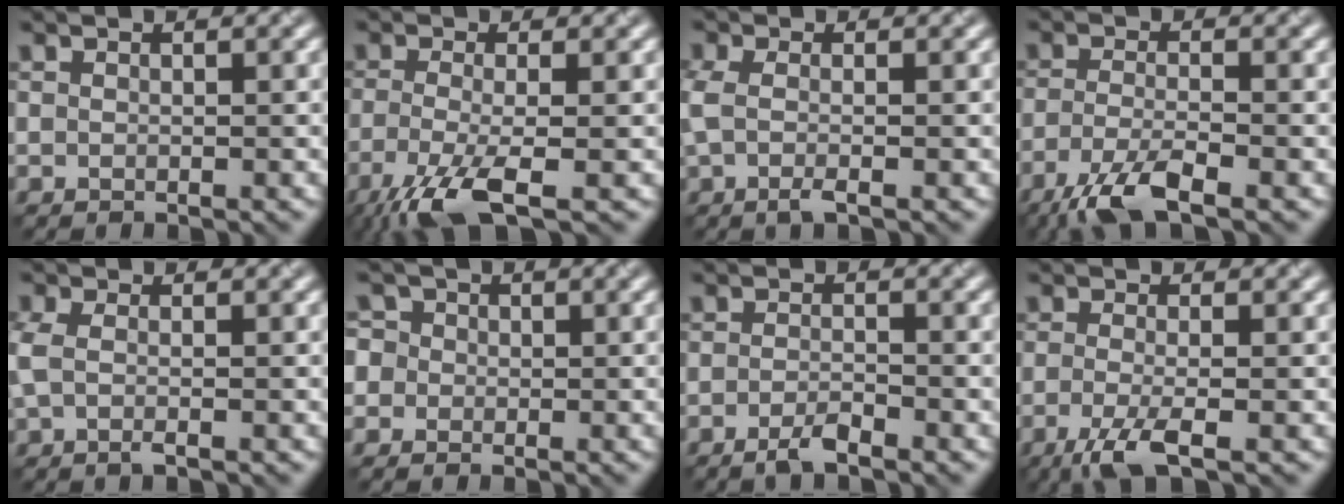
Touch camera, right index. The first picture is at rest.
{"total": 6.0, "force": [-3.6, 1.3, 4.7], "torque": [-0.102, -0.006, -0.076]}
{"total": 1.9, "force": [-0.4, 0.6, 1.8], "torque": [-0.057, -0.002, -0.012]}
{"total": 5.1, "force": [-3.6, 1.0, 3.5], "torque": [-0.081, -0.003, -0.074]}
{"total": 1.7, "force": [-0.2, 0.6, 1.5], "torque": [-0.050, 0.002, -0.008]}
{"total": 2.7, "force": [-0.1, 2.7, 0.6], "torque": [-0.010, 0.023, -0.030]}
{"total": 1.7, "force": [-1.3, 0.1, 1.0], "torque": [-0.026, 0.005, -0.031]}
{"total": 3.6, "force": [-1.9, 0.7, 3.0], "torque": [-0.064, -0.003, -0.045]}